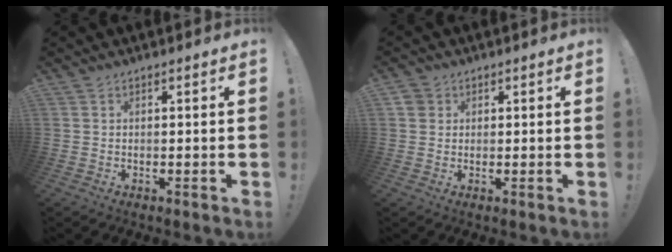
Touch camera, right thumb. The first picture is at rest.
{"total": 2.7, "force": [1.2, 2.4, 0.7], "torque": [-0.013, 0.000, 0.022]}